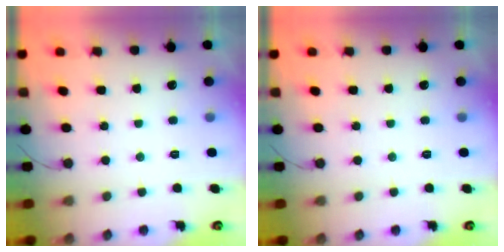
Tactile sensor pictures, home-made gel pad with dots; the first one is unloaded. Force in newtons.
{"total": 0.0}